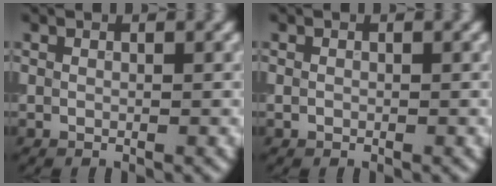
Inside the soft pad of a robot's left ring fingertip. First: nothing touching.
{"total": 0.0}